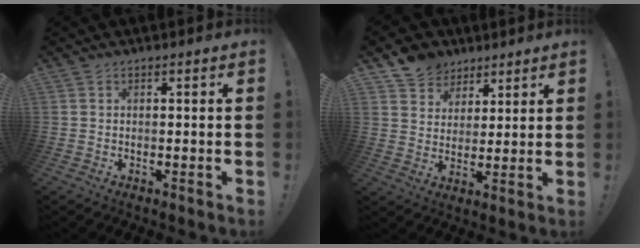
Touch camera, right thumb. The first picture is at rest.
{"total": 8.1, "force": [5.1, 6.2, 0.7], "torque": [-0.016, -0.035, 0.106]}